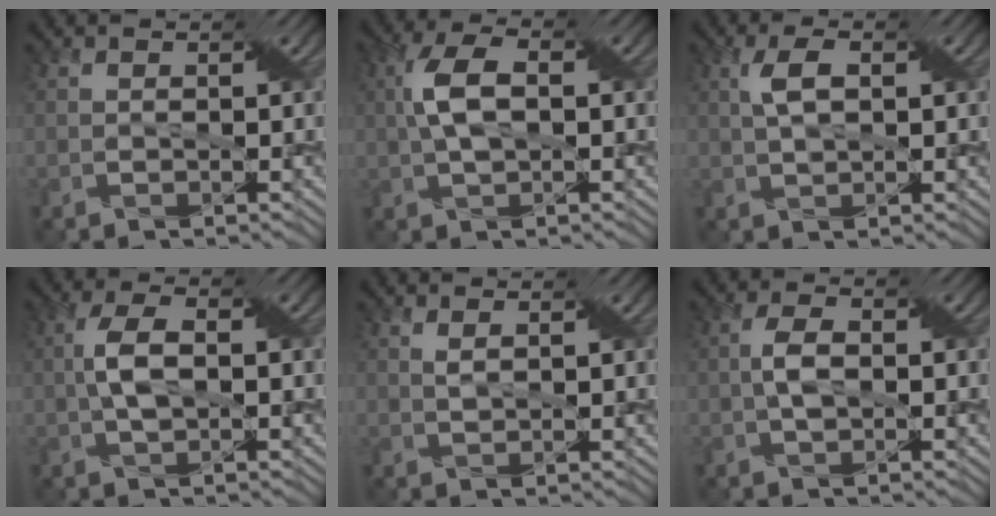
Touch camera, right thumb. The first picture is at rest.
{"total": 6.1, "force": [0.7, 2.9, 5.4], "torque": [-0.121, 0.015, 0.008]}
{"total": 3.9, "force": [1.2, 1.6, 3.4], "torque": [-0.073, 0.009, 0.022]}
{"total": 4.5, "force": [0.1, 2.0, 4.0], "torque": [-0.092, 0.006, 0.000]}
{"total": 1.3, "force": [1.0, -0.2, 0.9], "torque": [-0.022, 0.004, 0.019]}
{"total": 3.3, "force": [-0.2, 1.6, 2.8], "torque": [-0.062, 0.003, -0.005]}